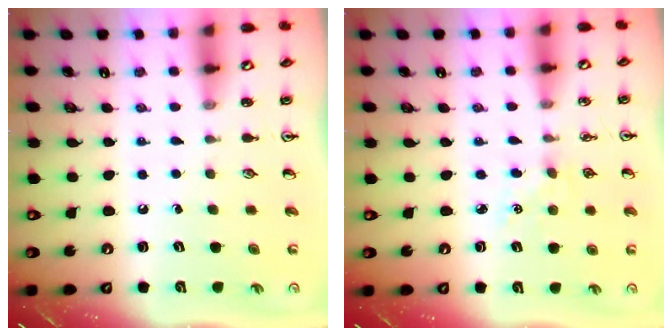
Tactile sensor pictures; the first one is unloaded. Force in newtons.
{"total": 4.5, "press": 4.4, "slide": 0.5}